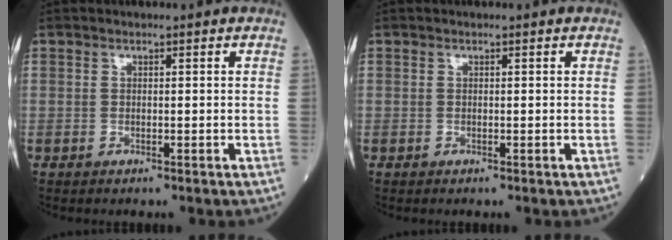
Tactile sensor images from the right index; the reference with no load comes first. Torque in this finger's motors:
{"motor_torque": [0.00, 0.00, 0.00, 0.00]}